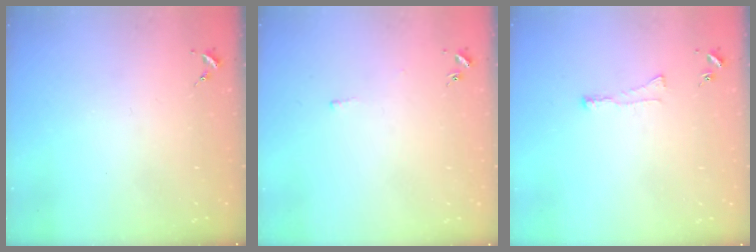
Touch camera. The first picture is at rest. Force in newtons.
{"total": 2.2, "press": 2.2, "slide": 0.5}
{"total": 3.4, "press": 3.4, "slide": 0.4}